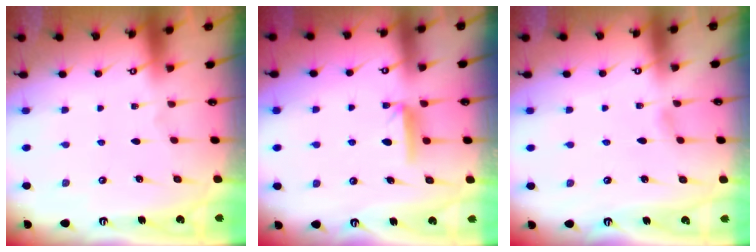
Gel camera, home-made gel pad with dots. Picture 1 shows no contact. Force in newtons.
{"total": 6.8, "press": 6.8, "slide": 0.3}
{"total": 4.0, "press": 4.0, "slide": 0.5}